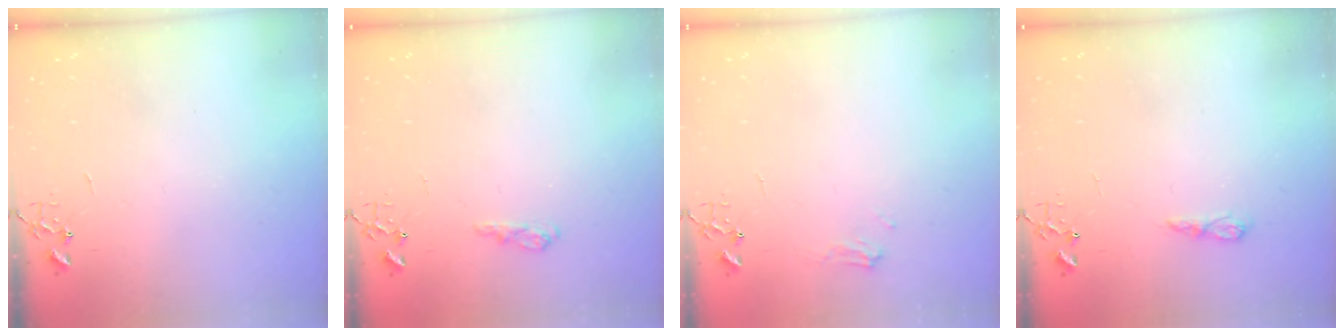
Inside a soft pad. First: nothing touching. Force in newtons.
{"total": 9.8, "press": 9.7, "slide": 1.0}
{"total": 6.7, "press": 6.7, "slide": 0.7}
{"total": 5.5, "press": 5.5, "slide": 0.6}